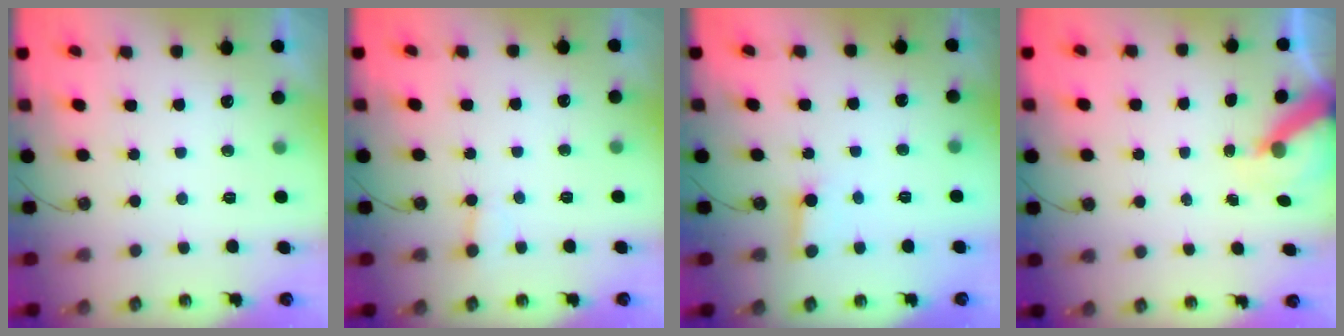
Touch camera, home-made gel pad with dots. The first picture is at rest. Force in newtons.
{"total": 2.5, "press": 2.4, "slide": 0.5}
{"total": 2.5, "press": 2.5, "slide": 0.2}
{"total": 6.4, "press": 6.4, "slide": 0.3}